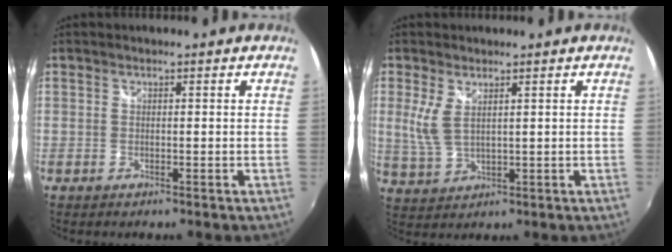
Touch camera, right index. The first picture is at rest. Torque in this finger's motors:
{"motor_torque": [0.33, -0.11, 0.41, 0.08]}